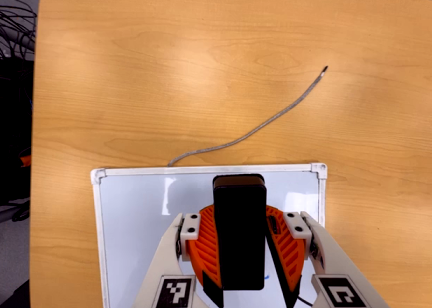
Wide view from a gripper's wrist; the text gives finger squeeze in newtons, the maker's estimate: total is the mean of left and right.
{"total": 9.5, "left": 9.3, "right": 9.7}